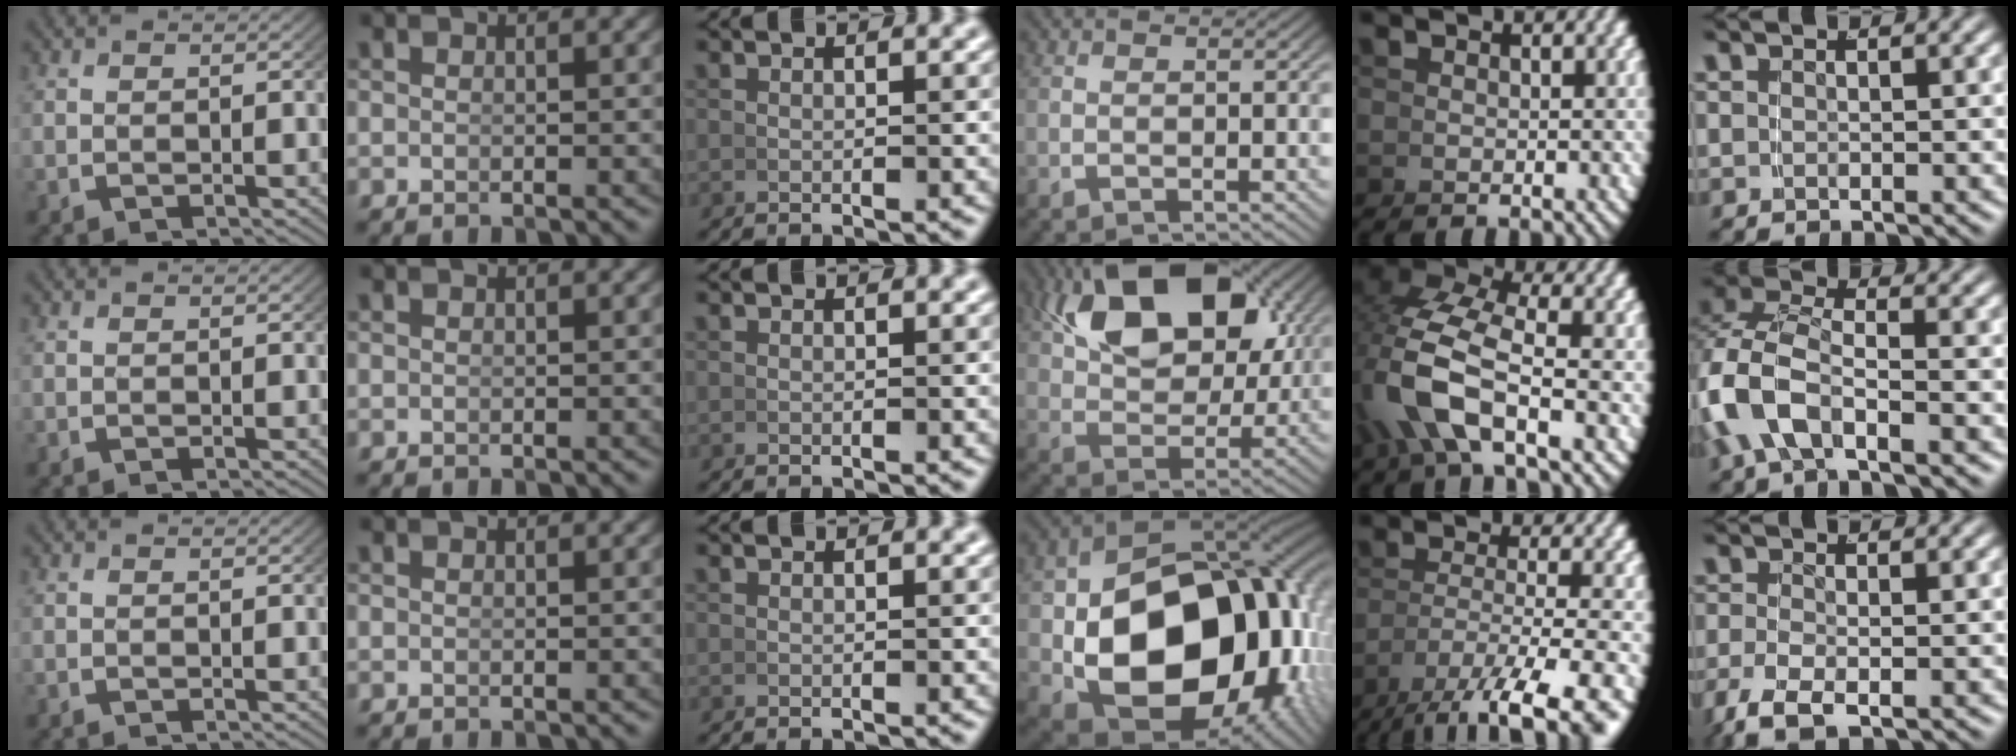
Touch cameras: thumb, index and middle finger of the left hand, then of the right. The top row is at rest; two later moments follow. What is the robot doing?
{"motion": "grasp_and_lifting", "object": "calculator"}